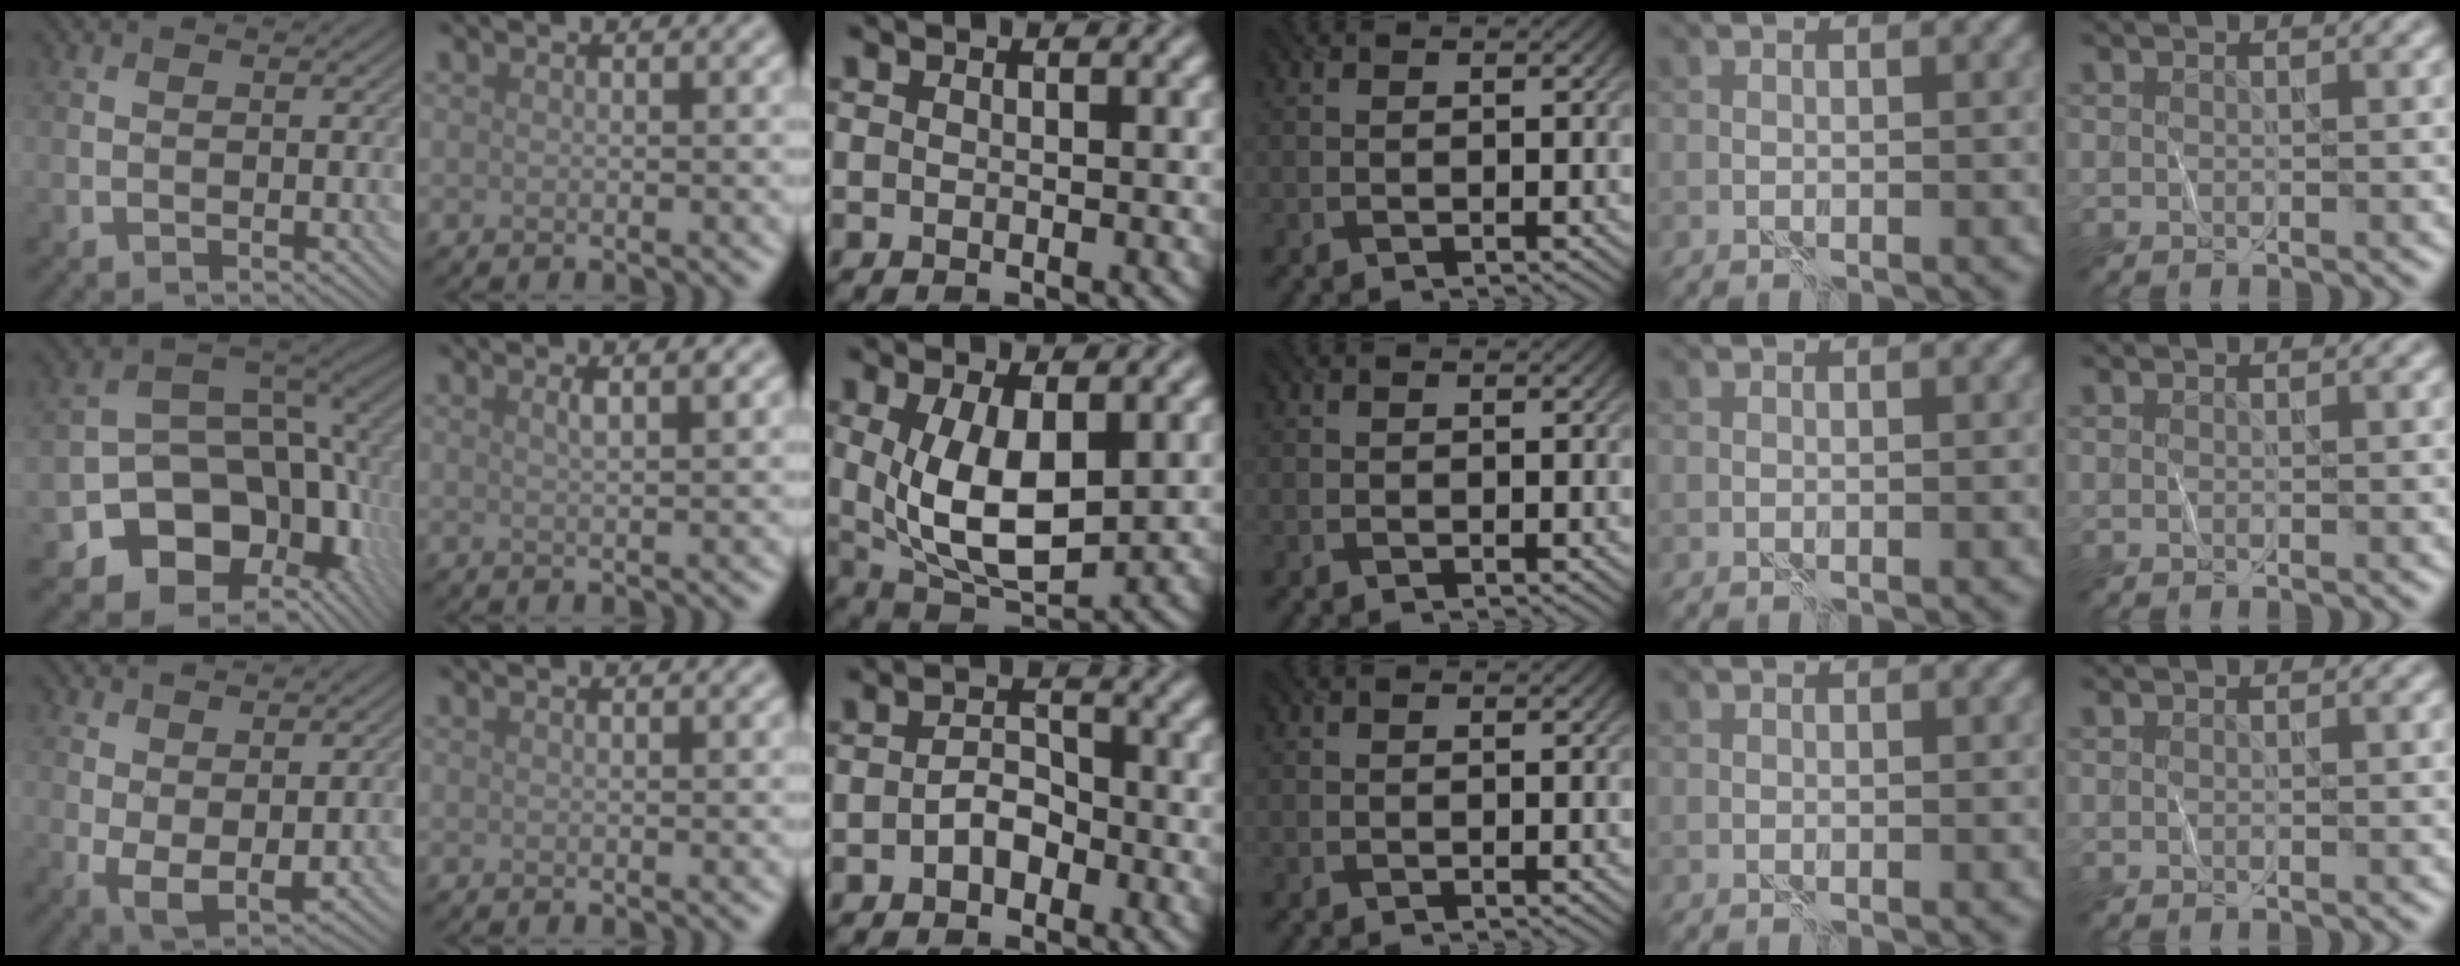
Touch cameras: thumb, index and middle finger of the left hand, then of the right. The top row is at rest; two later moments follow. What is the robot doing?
{"motion": "wrap", "object": "plastic wrap"}